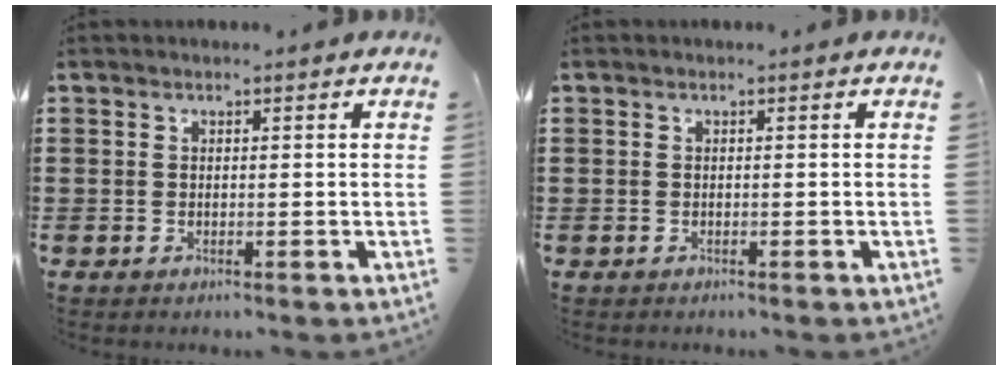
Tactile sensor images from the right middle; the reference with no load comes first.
{"total": 0.0}